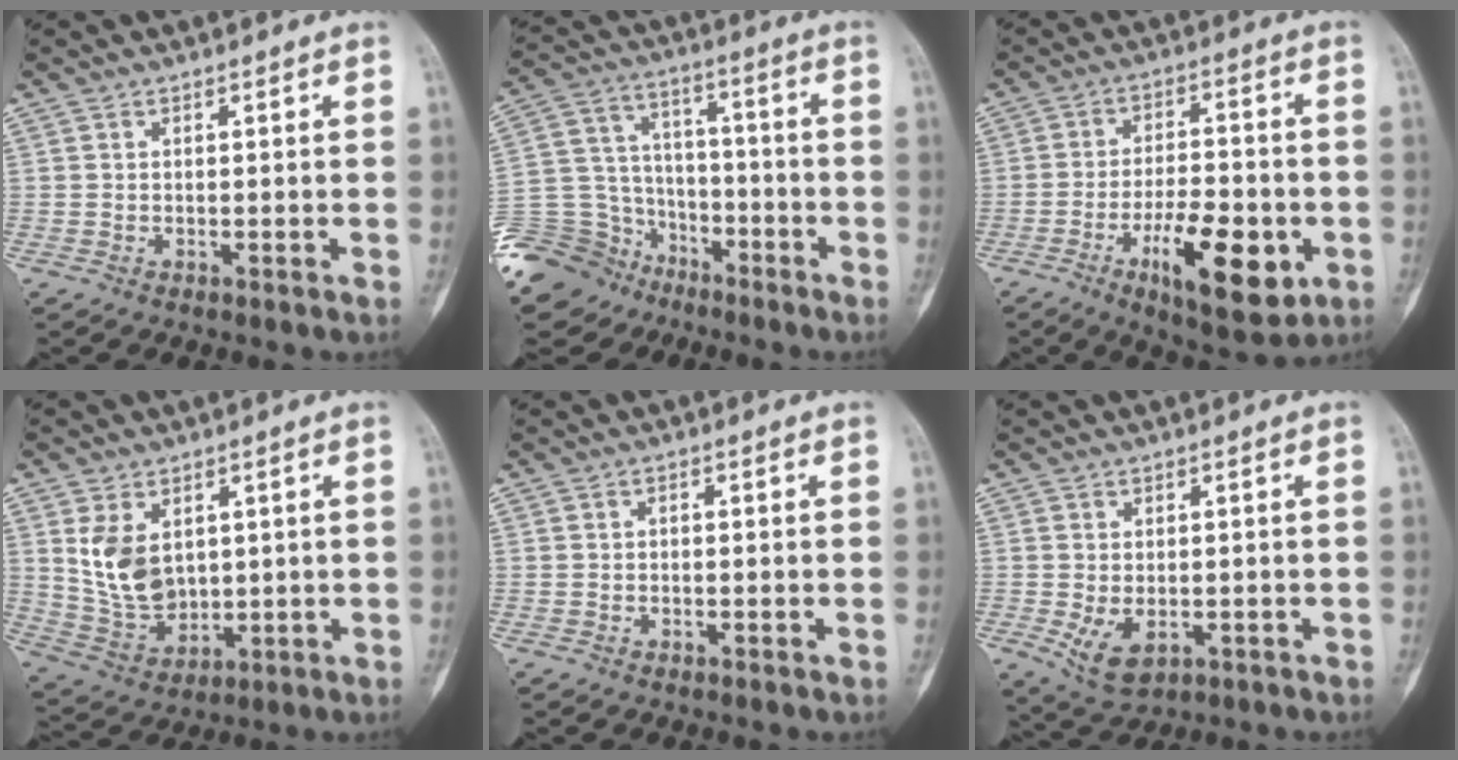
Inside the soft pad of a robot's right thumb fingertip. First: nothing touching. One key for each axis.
{"total": 16.6, "fx": -11.0, "fy": 12.0, "fz": 3.3, "tx": -0.058, "ty": 0.092, "tz": -0.192}
{"total": 15.3, "fx": -5.5, "fy": 5.9, "fz": 13.0, "tx": -0.191, "ty": 0.015, "tz": -0.080}
{"total": 10.2, "fx": 2.6, "fy": 7.0, "fz": 6.9, "tx": -0.110, "ty": -0.017, "tz": 0.073}
{"total": 0.6, "fx": -0.2, "fy": 0.4, "fz": 0.3, "tx": 0.002, "ty": 0.003, "tz": -0.009}
{"total": 5.9, "fx": -1.4, "fy": 3.6, "fz": 4.4, "tx": -0.075, "ty": -0.007, "tz": -0.012}